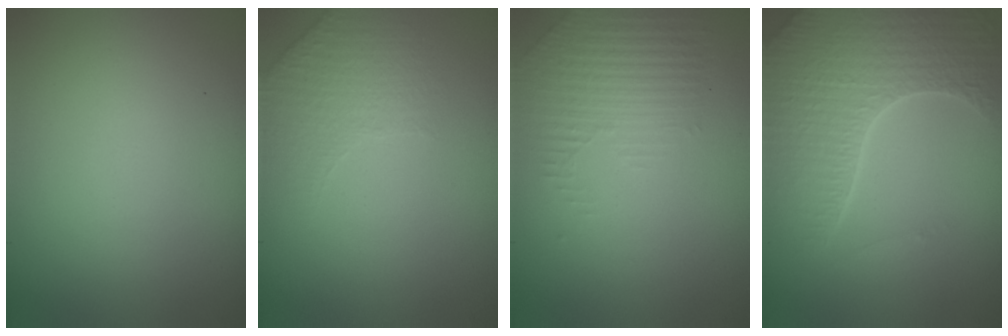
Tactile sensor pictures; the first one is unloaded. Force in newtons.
{"total": 1.5, "press": 1.0, "slide": 1.1}
{"total": 1.5, "press": 0.9, "slide": 1.2}
{"total": 6.4, "press": 5.0, "slide": 4.0}